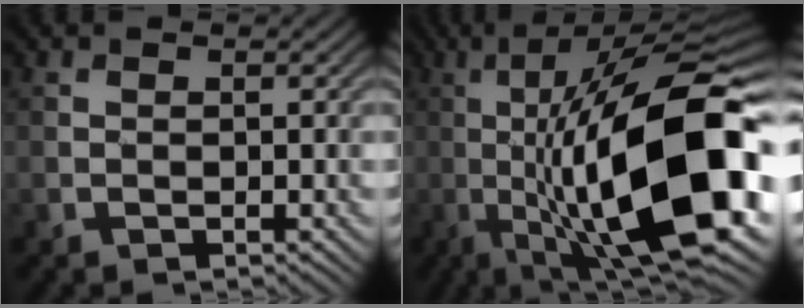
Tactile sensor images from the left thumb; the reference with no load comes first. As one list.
[{"total": 19.6, "force": [-2.6, 5.7, 18.6], "torque": [-0.291, 0.014, -0.044]}]